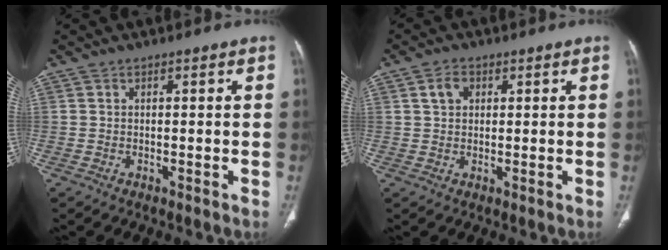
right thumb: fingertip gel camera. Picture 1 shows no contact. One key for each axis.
{"total": 3.3, "fx": 1.2, "fy": 2.5, "fz": 1.8, "tx": -0.025, "ty": 0.003, "tz": 0.025}